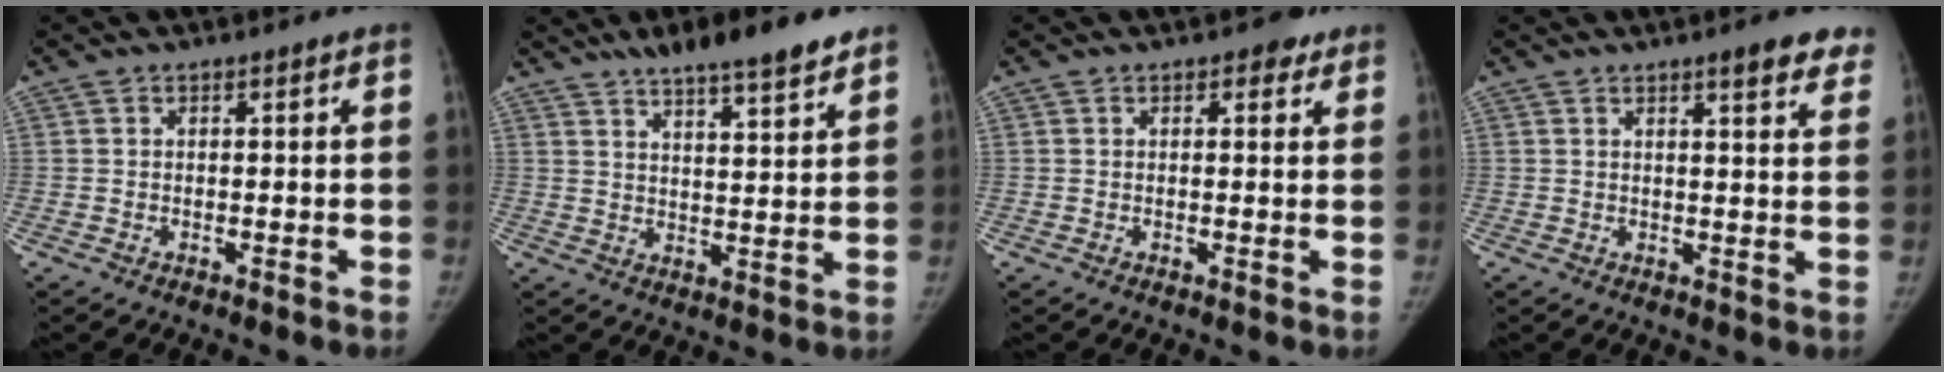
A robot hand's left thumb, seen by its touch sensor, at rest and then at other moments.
{"total": 11.8, "force": [8.8, 2.5, 7.5], "torque": [-0.093, -0.036, 0.136]}
{"total": 2.3, "force": [1.4, 1.4, 1.1], "torque": [0.003, -0.003, 0.012]}
{"total": 6.6, "force": [4.7, 1.6, 4.4], "torque": [-0.032, -0.019, 0.054]}